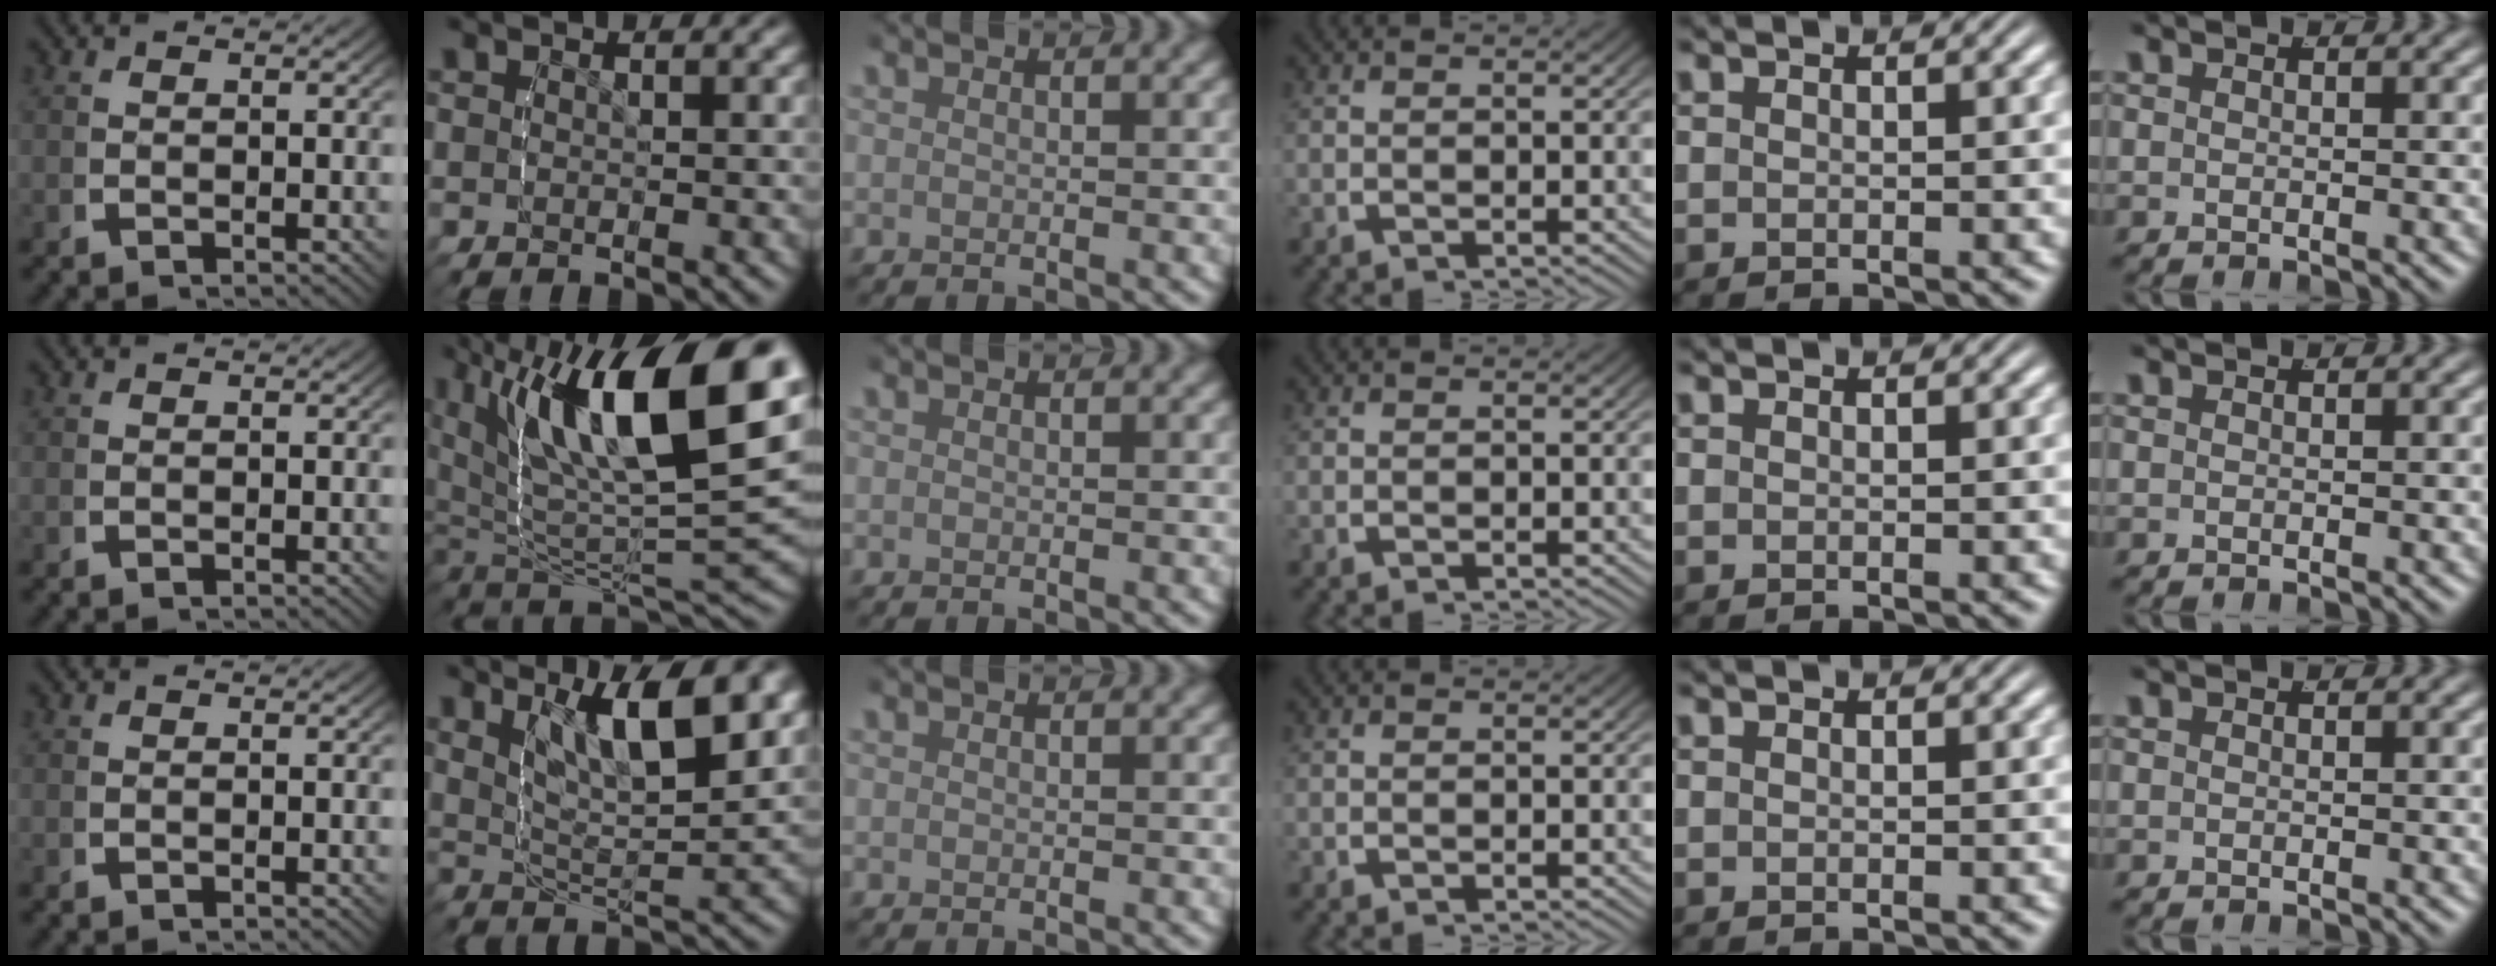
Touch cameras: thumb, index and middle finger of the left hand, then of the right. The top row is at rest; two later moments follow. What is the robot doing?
{"motion": "lift_and_place", "object": "glue stick"}